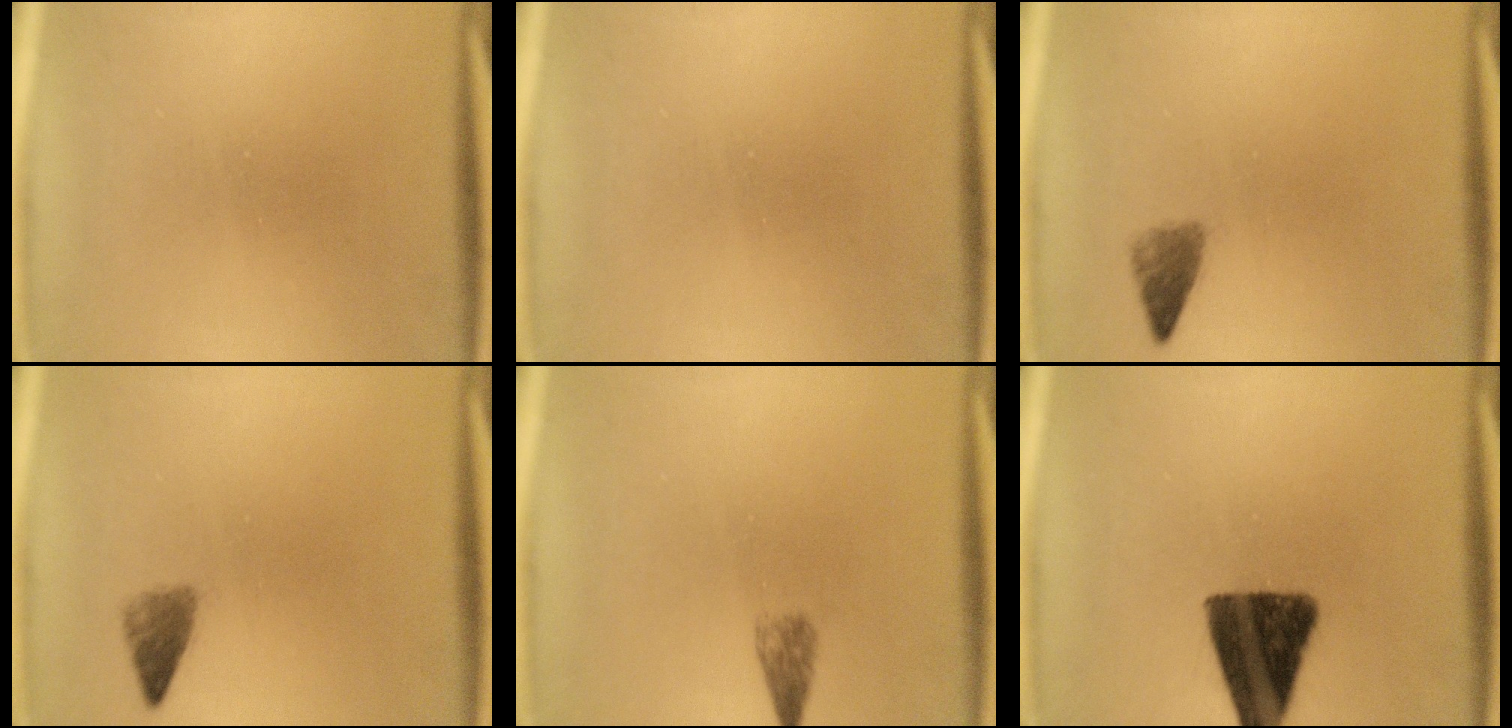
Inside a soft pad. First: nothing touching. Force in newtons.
{"total": 0.0}
{"total": 2.2}
{"total": 2.2}
{"total": 1.4}
{"total": 13.8}